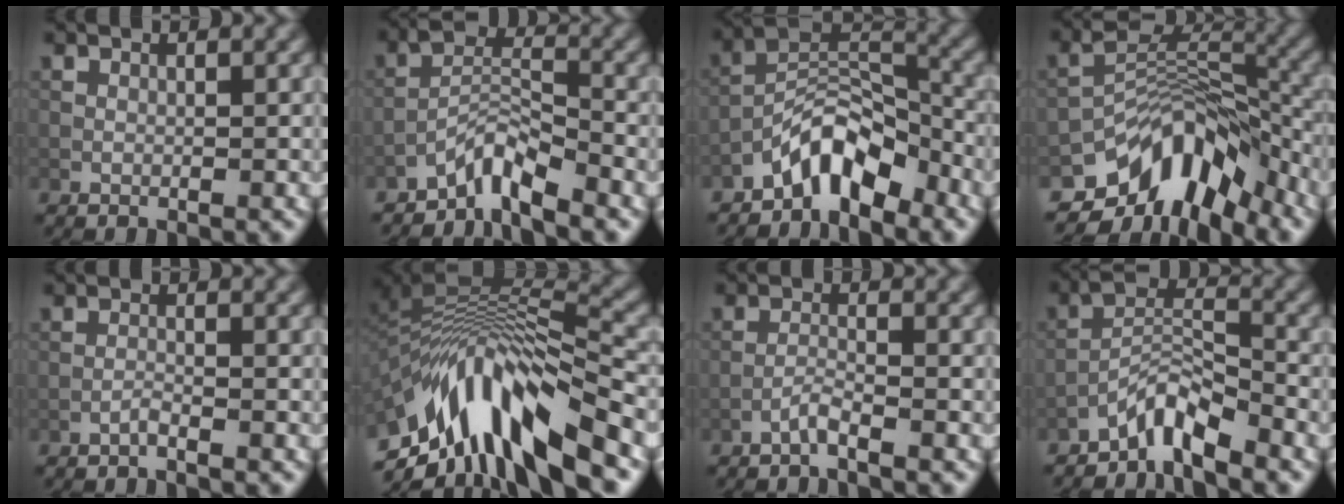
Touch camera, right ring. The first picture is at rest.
{"total": 3.7, "force": [-3.1, 0.7, 1.7], "torque": [-0.028, 0.013, -0.068]}
{"total": 5.8, "force": [-4.3, 2.1, 3.1], "torque": [-0.043, 0.013, -0.090]}
{"total": 9.6, "force": [-6.5, 4.7, 5.4], "torque": [-0.062, 0.002, -0.124]}
{"total": 0.8, "force": [-0.7, 0.0, 0.4], "torque": [-0.007, 0.005, -0.017]}
{"total": 13.0, "force": [-6.5, 4.6, 10.3], "torque": [-0.189, 0.018, -0.100]}
{"total": 1.5, "force": [-1.2, -0.1, 0.8], "torque": [-0.016, 0.006, -0.030]}
{"total": 4.2, "force": [-3.5, 0.9, 2.1], "torque": [-0.034, 0.013, -0.075]}